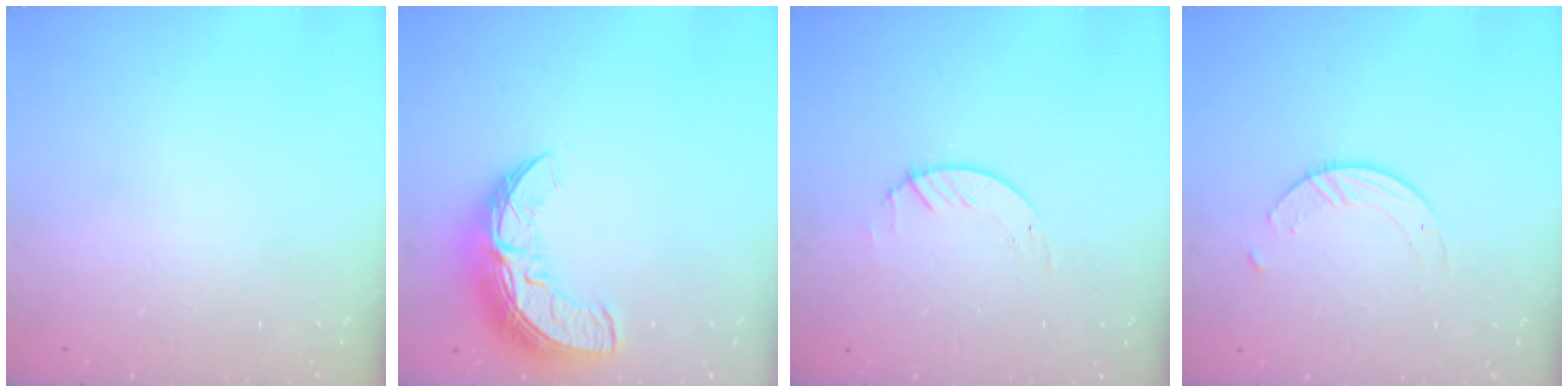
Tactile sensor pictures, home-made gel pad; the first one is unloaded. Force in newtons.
{"total": 11.3, "press": 11.3, "slide": 0.8}
{"total": 1.3, "press": 1.2, "slide": 0.1}
{"total": 4.5, "press": 4.5, "slide": 0.3}